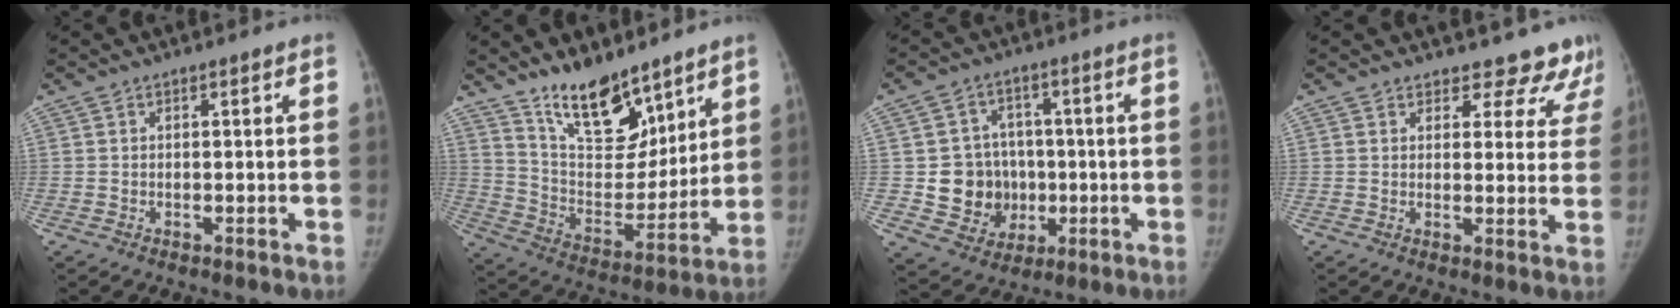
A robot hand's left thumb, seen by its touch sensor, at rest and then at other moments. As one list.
[{"total": 16.7, "force": [12.2, 7.5, 8.5], "torque": [-0.086, -0.088, 0.222]}, {"total": 11.2, "force": [-0.8, 10.3, 4.4], "torque": [-0.025, 0.010, 0.003]}, {"total": 11.3, "force": [10.0, 5.0, 1.1], "torque": [0.048, -0.054, 0.091]}]